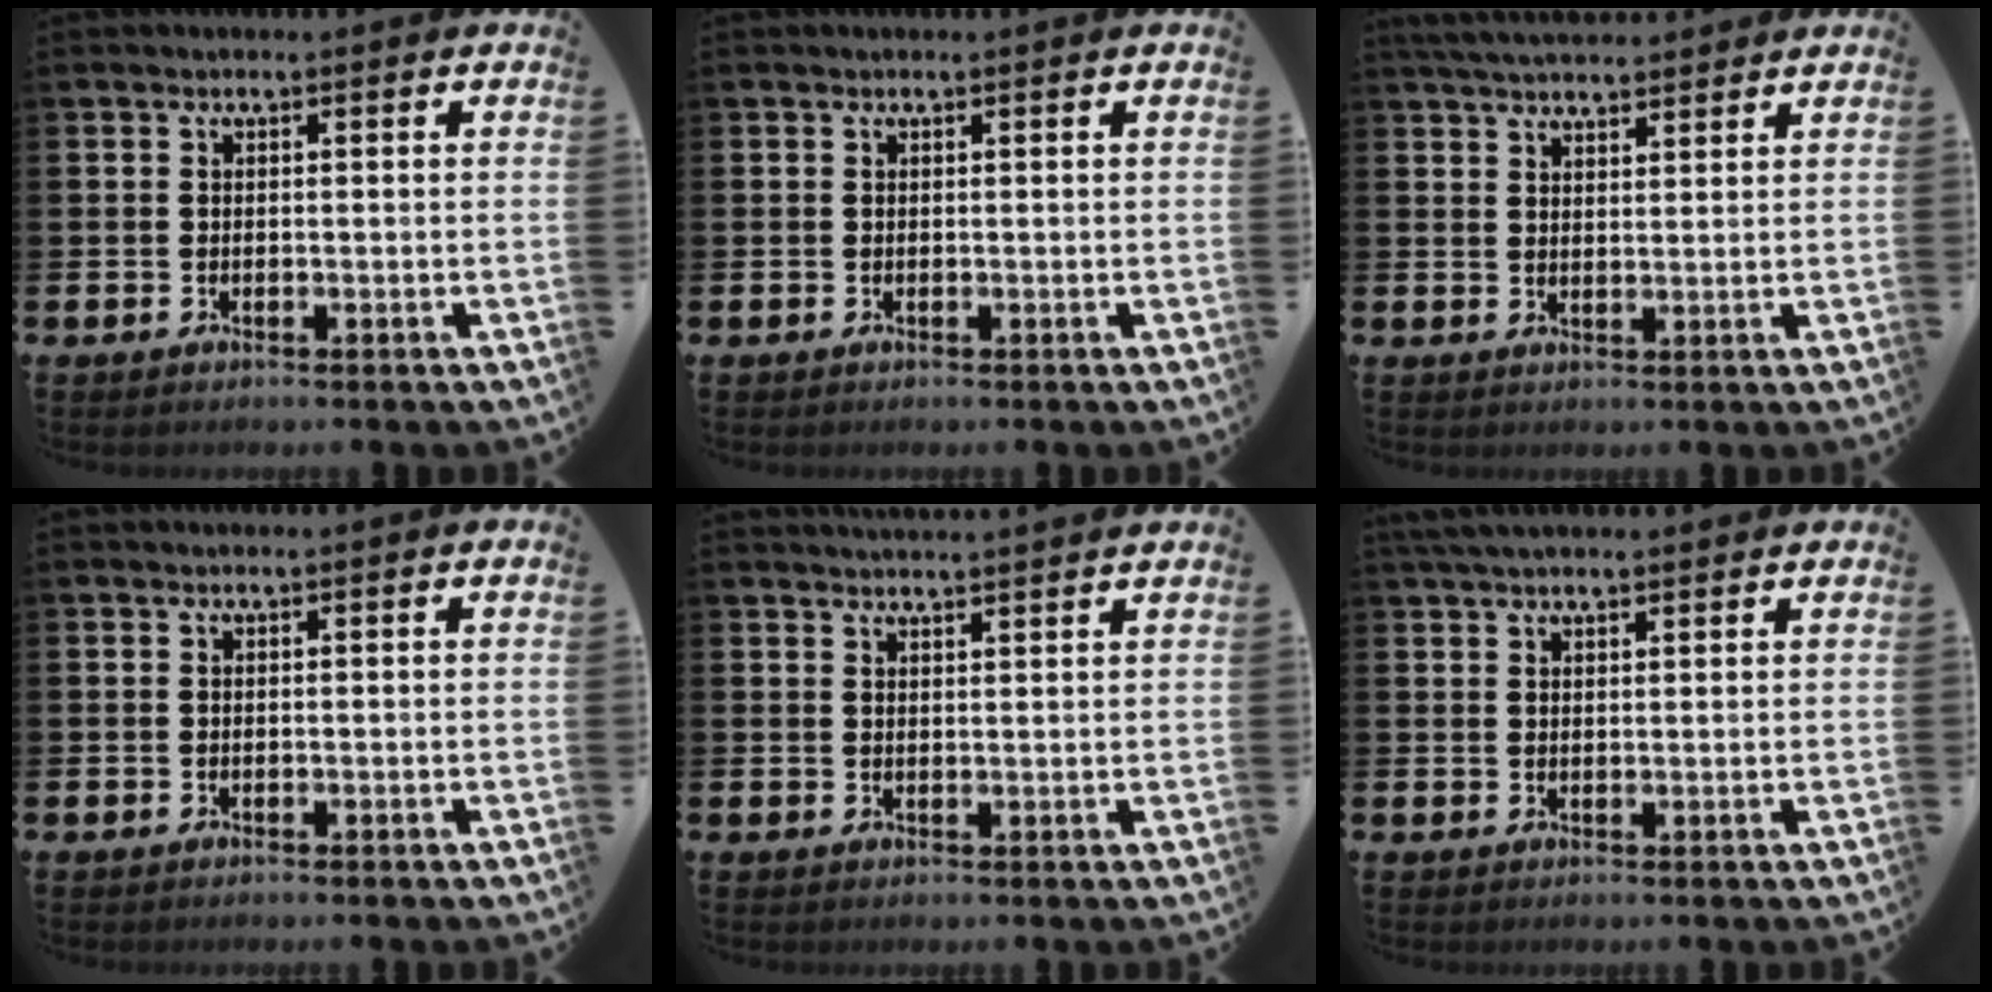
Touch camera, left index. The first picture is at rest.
{"total": 0.0}
{"total": 4.4, "force": [4.3, 0.7, 0.7], "torque": [-0.021, -0.016, 0.079]}
{"total": 0.0}
{"total": 2.7, "force": [2.7, -0.3, 0.0], "torque": [-0.004, -0.015, 0.050]}
{"total": 3.4, "force": [3.0, 0.7, 1.3], "torque": [-0.029, -0.002, 0.056]}